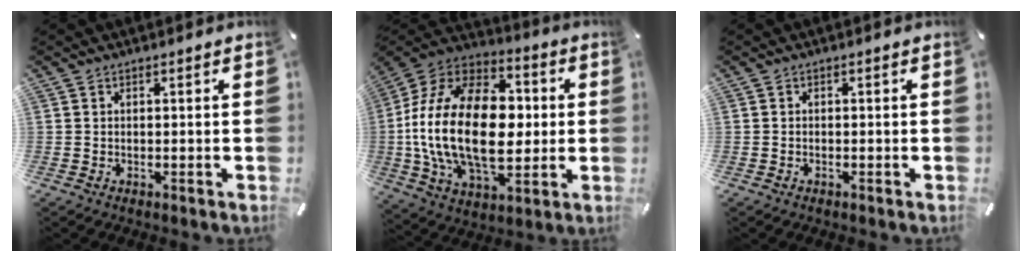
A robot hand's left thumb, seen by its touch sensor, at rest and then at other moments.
{"total": 28.2, "force": [-1.6, 17.9, 21.7], "torque": [-0.436, 0.016, -0.023]}
{"total": 0.5, "force": [-0.4, 0.3, 0.3], "torque": [-0.004, 0.000, -0.008]}